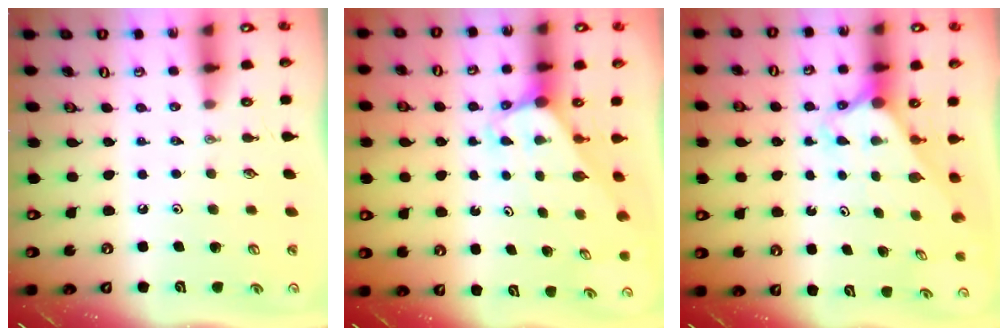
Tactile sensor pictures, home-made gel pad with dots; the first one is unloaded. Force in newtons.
{"total": 3.0, "press": 3.0, "slide": 0.1}
{"total": 2.6, "press": 2.6, "slide": 0.2}